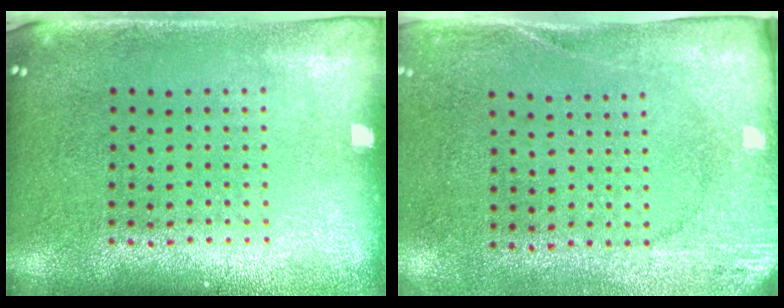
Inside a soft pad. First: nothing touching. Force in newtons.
{"total": 2.7, "press": 2.0, "slide": 1.7}